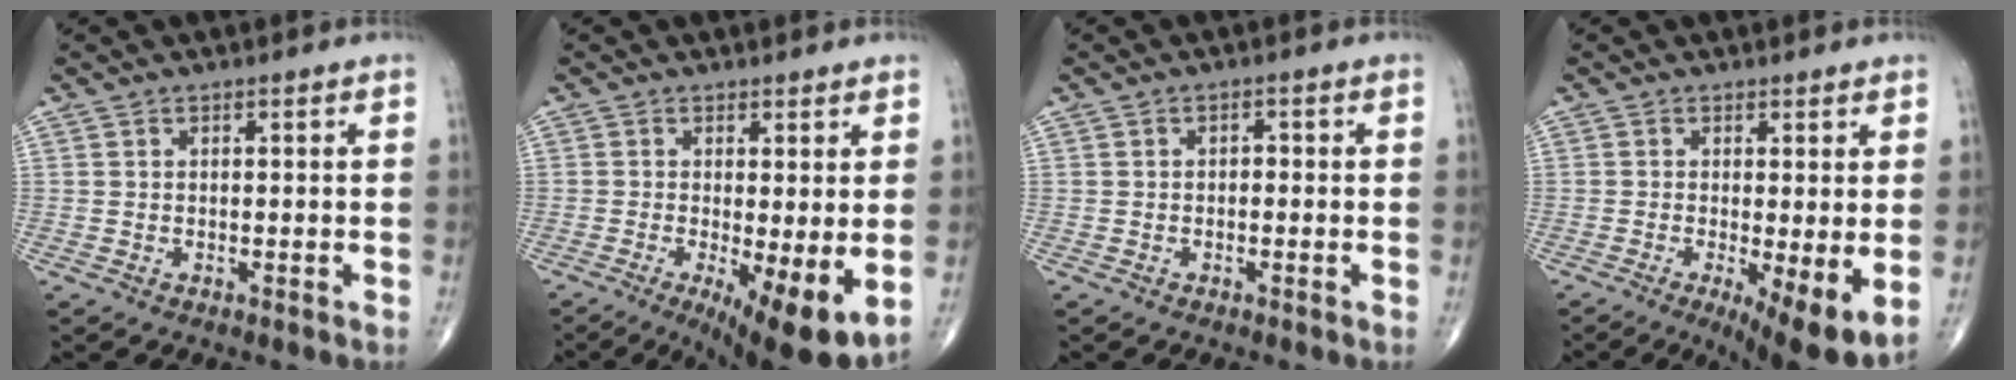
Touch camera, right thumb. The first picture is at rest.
{"total": 11.0, "force": [-2.3, 3.1, 10.3], "torque": [-0.156, -0.024, -0.028]}
{"total": 1.2, "force": [-0.2, 0.8, 0.9], "torque": [-0.006, 0.005, -0.007]}
{"total": 9.9, "force": [-2.0, 2.7, 9.3], "torque": [-0.142, -0.025, -0.026]}